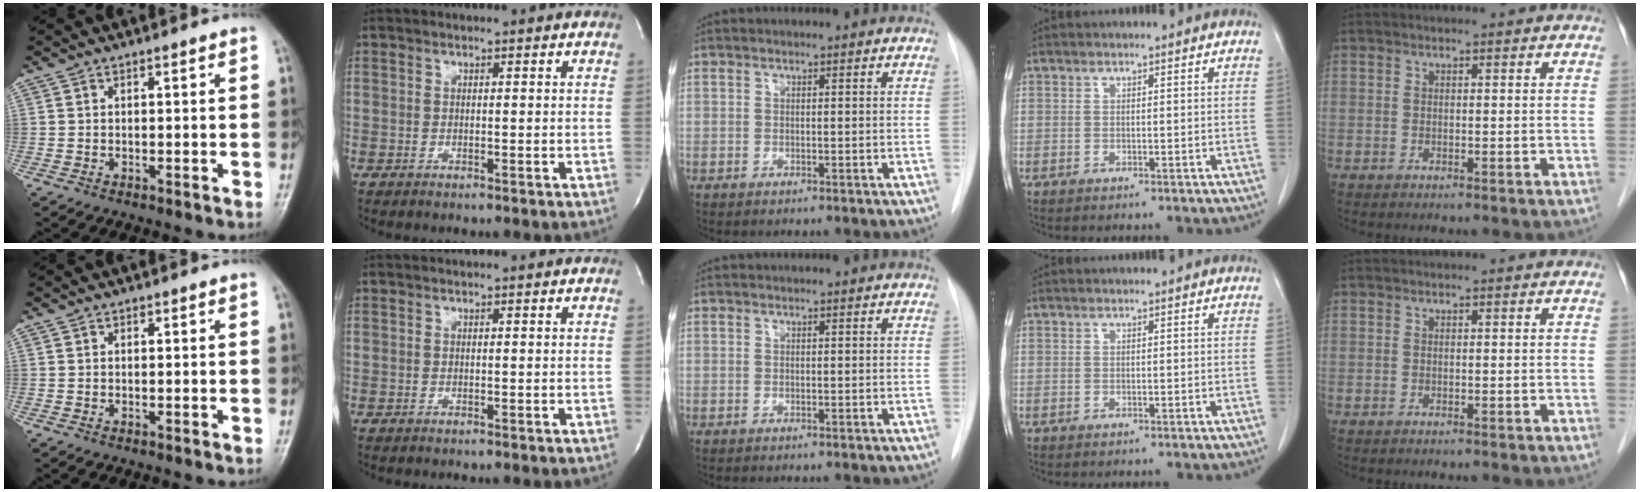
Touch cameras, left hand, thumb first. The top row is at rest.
{}